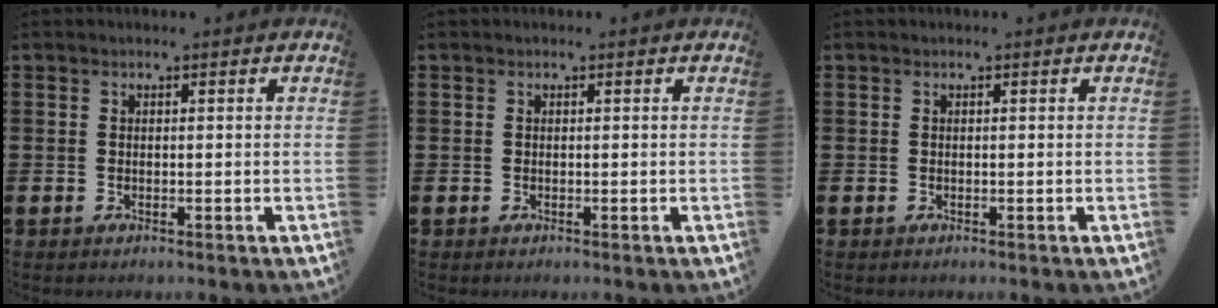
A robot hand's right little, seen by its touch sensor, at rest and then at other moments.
{"total": 0.0}
{"total": 0.0}